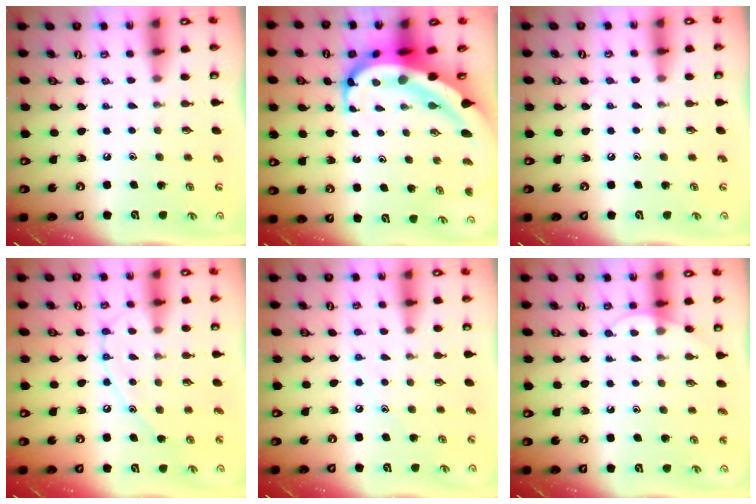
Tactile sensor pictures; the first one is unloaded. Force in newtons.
{"total": 13.6, "press": 13.4, "slide": 2.4}
{"total": 3.0, "press": 2.9, "slide": 0.3}
{"total": 10.3, "press": 10.3, "slide": 0.8}
{"total": 5.9, "press": 5.9, "slide": 0.6}
{"total": 5.2, "press": 5.2, "slide": 0.5}